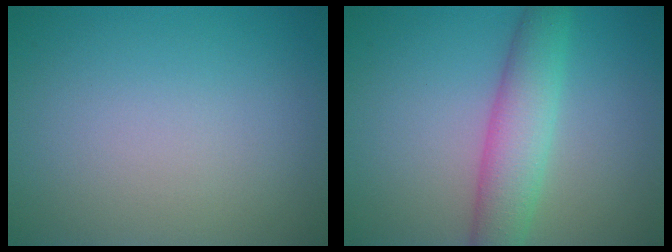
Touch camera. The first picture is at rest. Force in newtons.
{"total": 4.9, "press": 4.9, "slide": 0.2}